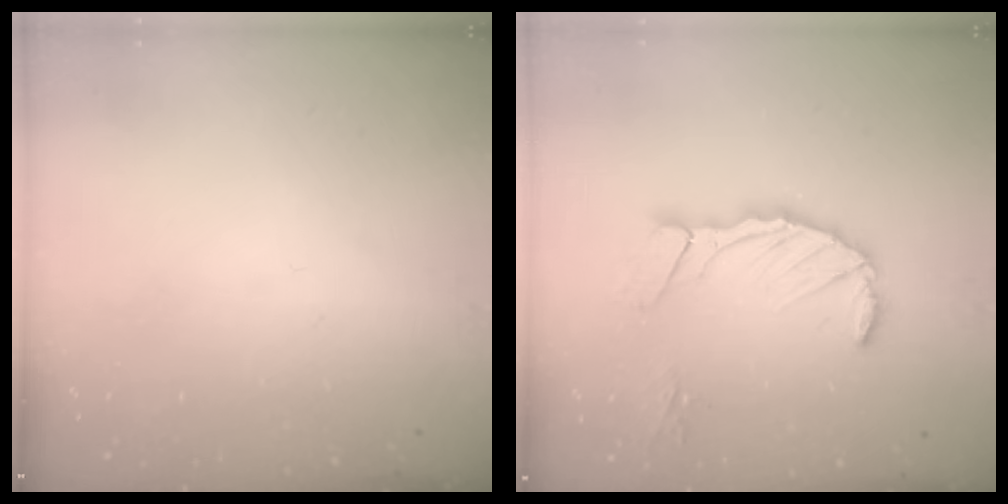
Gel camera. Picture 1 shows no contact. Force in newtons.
{"total": 11.8, "press": 11.7, "slide": 1.6}